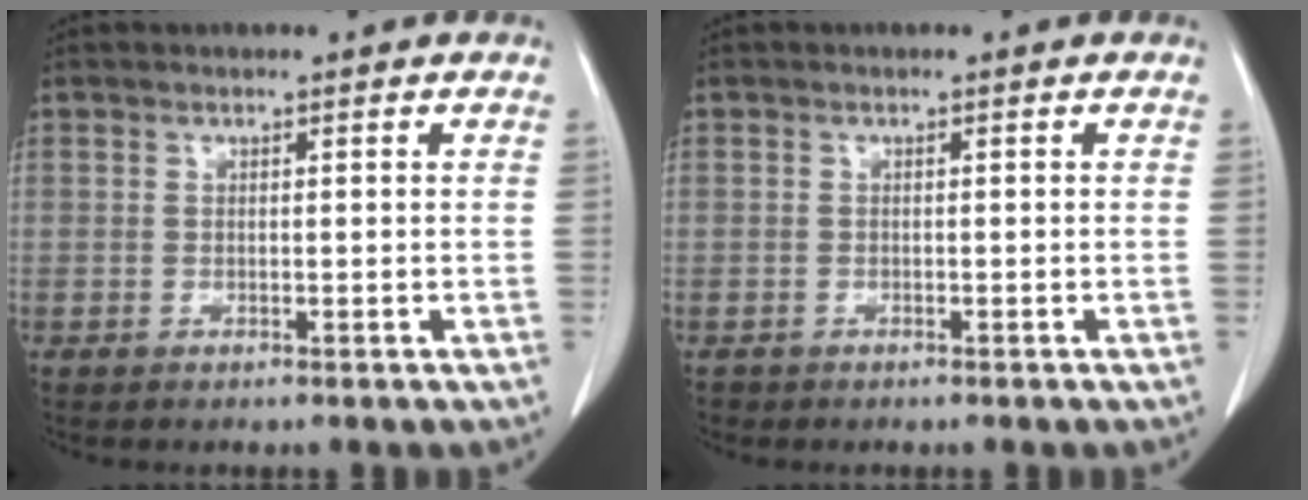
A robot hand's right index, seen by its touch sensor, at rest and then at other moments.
{"total": 0.6, "force": [-0.3, 0.5, -0.1], "torque": [-0.007, 0.003, -0.005]}